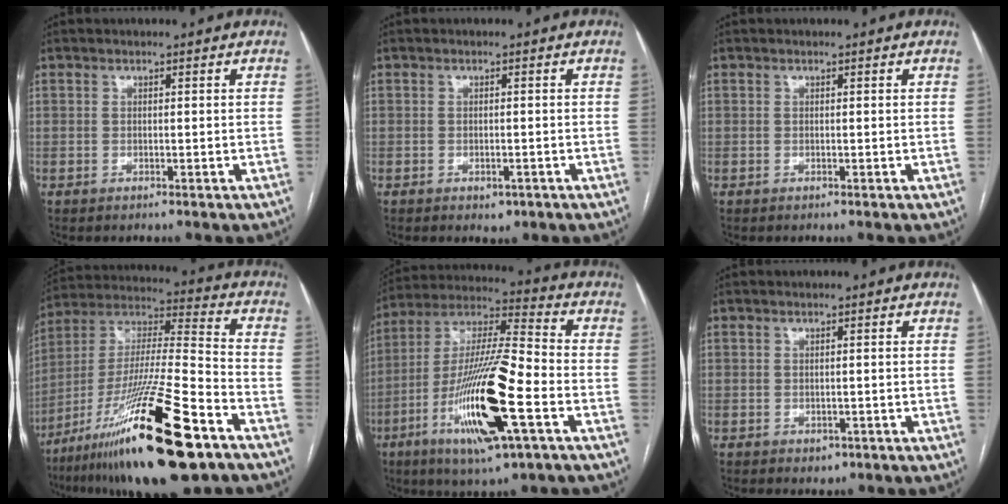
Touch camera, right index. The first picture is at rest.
{"total": 1.8, "force": [-1.0, 1.0, 1.1], "torque": [-0.012, 0.001, -0.006]}
{"total": 0.0}
{"total": 26.3, "force": [-14.9, 2.9, 21.5], "torque": [-0.378, -0.039, -0.258]}
{"total": 20.4, "force": [-7.3, 2.6, 18.9], "torque": [-0.379, -0.022, -0.127]}
{"total": 1.5, "force": [-0.6, 1.2, 0.7], "torque": [-0.007, 0.001, 0.000]}